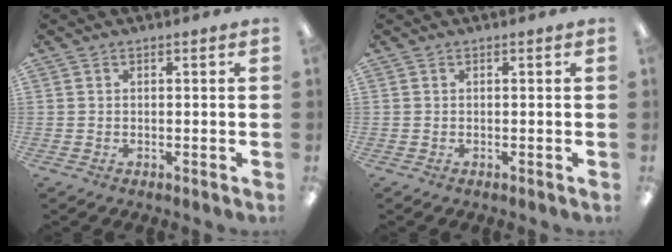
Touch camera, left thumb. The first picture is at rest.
{"total": 0.0}